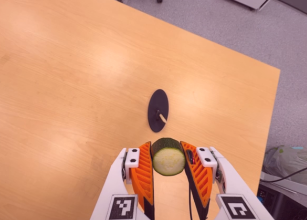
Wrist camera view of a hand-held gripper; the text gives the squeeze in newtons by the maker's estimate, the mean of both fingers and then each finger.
{"total": 12.9, "left": 13.9, "right": 12.0}